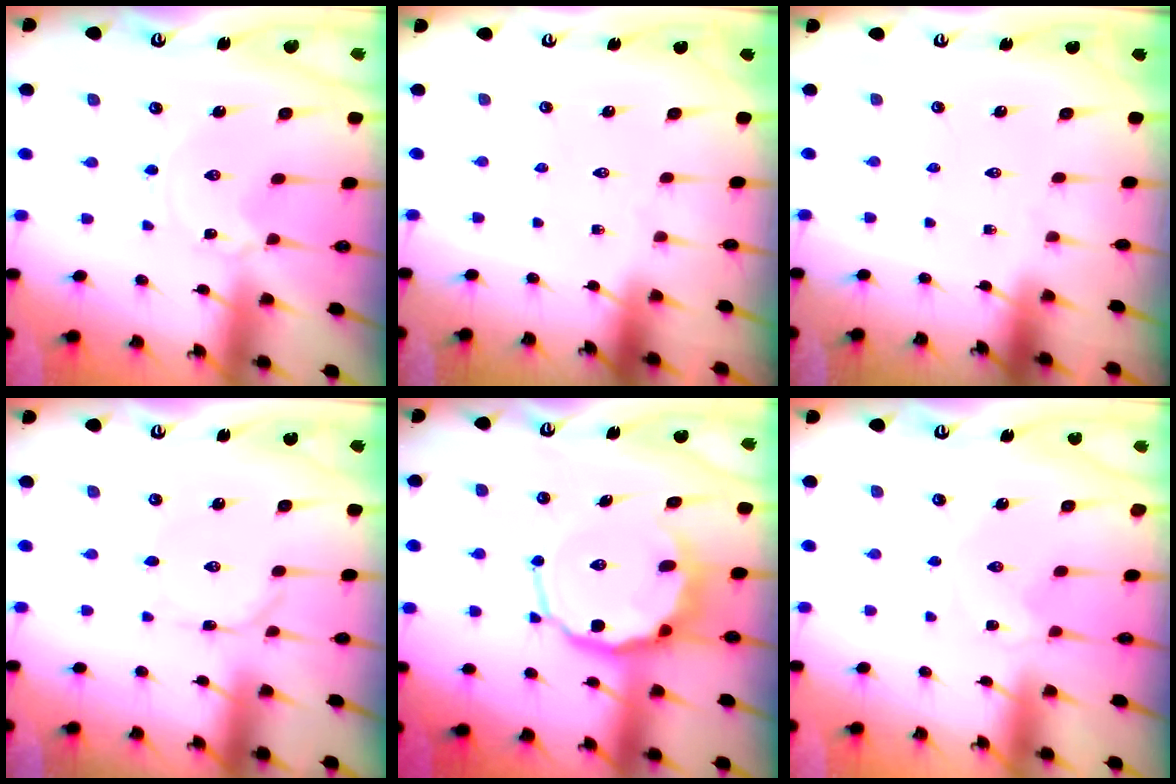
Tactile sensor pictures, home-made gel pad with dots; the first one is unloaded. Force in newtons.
{"total": 0.0}
{"total": 0.0}
{"total": 1.6, "press": 1.6, "slide": 0.1}
{"total": 10.1, "press": 9.5, "slide": 3.3}
{"total": 0.0}